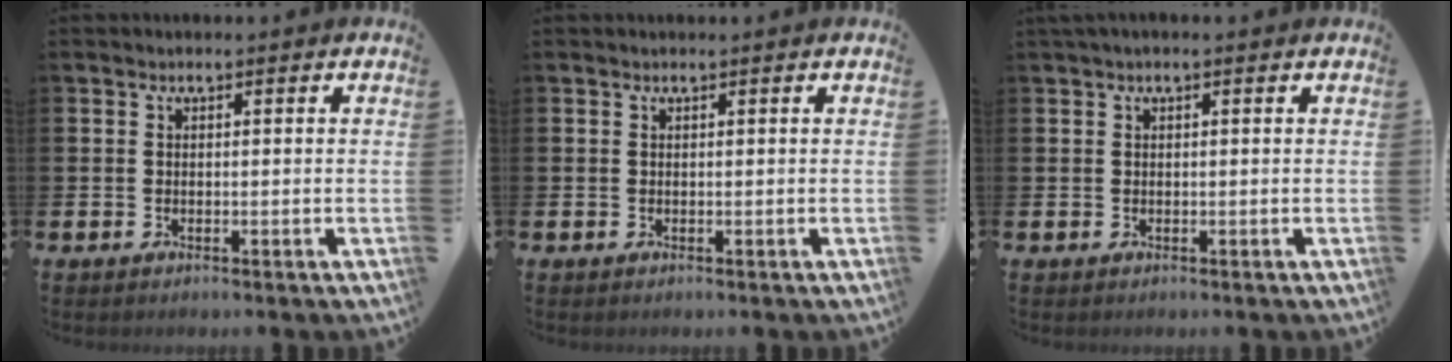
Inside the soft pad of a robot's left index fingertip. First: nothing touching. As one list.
[{"total": 0.0}, {"total": 0.6, "force": [0.3, 0.0, 0.5], "torque": [-0.010, 0.002, 0.005]}]